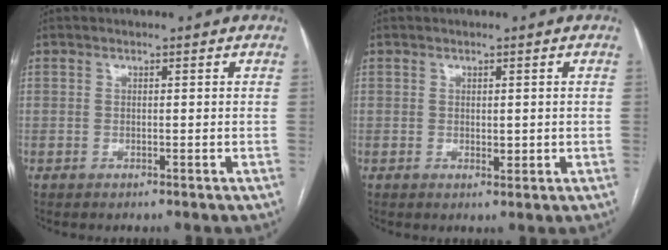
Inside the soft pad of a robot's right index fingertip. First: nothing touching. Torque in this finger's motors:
{"motor_torque": [-0.01, 0.08, -0.09, 0.00]}